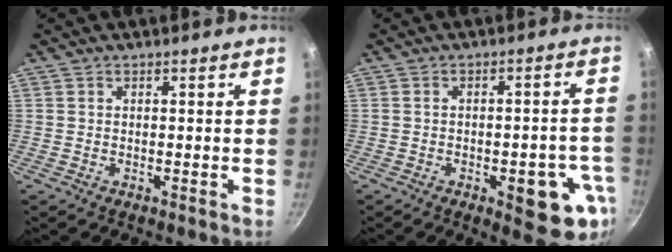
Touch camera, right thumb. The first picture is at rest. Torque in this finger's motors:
{"motor_torque": [1.67, 1.18, 0.68, -0.75, 0.29]}